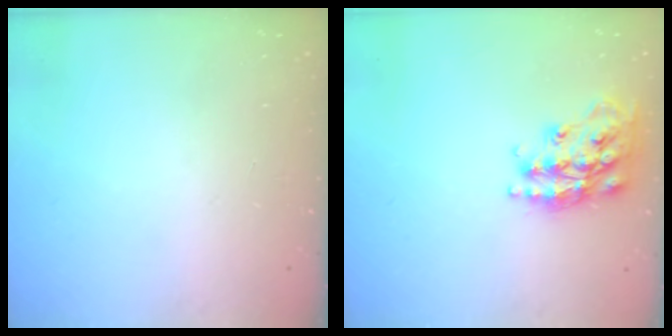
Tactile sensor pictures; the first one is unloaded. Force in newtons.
{"total": 18.2, "press": 18.1, "slide": 1.1}